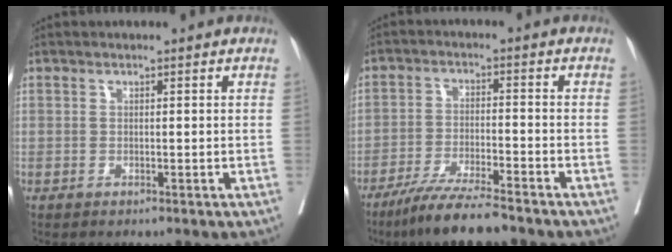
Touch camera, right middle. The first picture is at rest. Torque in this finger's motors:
{"motor_torque": [0.26, -0.26, 0.35, 0.07]}